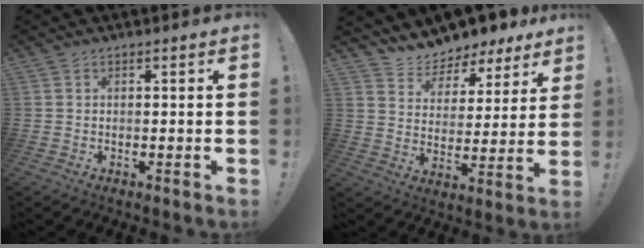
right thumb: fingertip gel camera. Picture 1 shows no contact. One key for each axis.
{"total": 9.2, "fx": 8.6, "fy": 3.0, "fz": 0.6, "tx": -0.027, "ty": -0.086, "tz": 0.156}